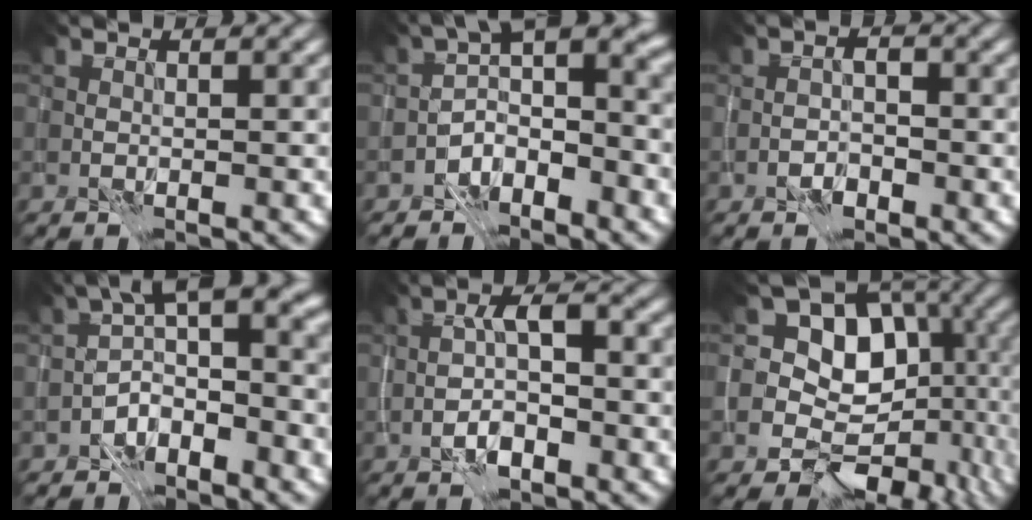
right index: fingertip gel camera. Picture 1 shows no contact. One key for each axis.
{"total": 4.9, "fx": -3.0, "fy": 2.2, "fz": 3.1, "tx": -0.044, "ty": 0.010, "tz": -0.066}
{"total": 1.4, "fx": -0.9, "fy": 0.8, "fz": 0.6, "tx": -0.010, "ty": 0.004, "tz": -0.021}
{"total": 5.4, "fx": -2.7, "fy": 2.4, "fz": 4.0, "tx": -0.058, "ty": 0.014, "tz": -0.060}
{"total": 2.9, "fx": -1.2, "fy": 1.1, "fz": 2.4, "tx": -0.048, "ty": 0.008, "tz": -0.028}
{"total": 10.6, "fx": -0.6, "fy": 8.8, "fz": 6.0, "tx": -0.067, "ty": 0.007, "tz": -0.017}